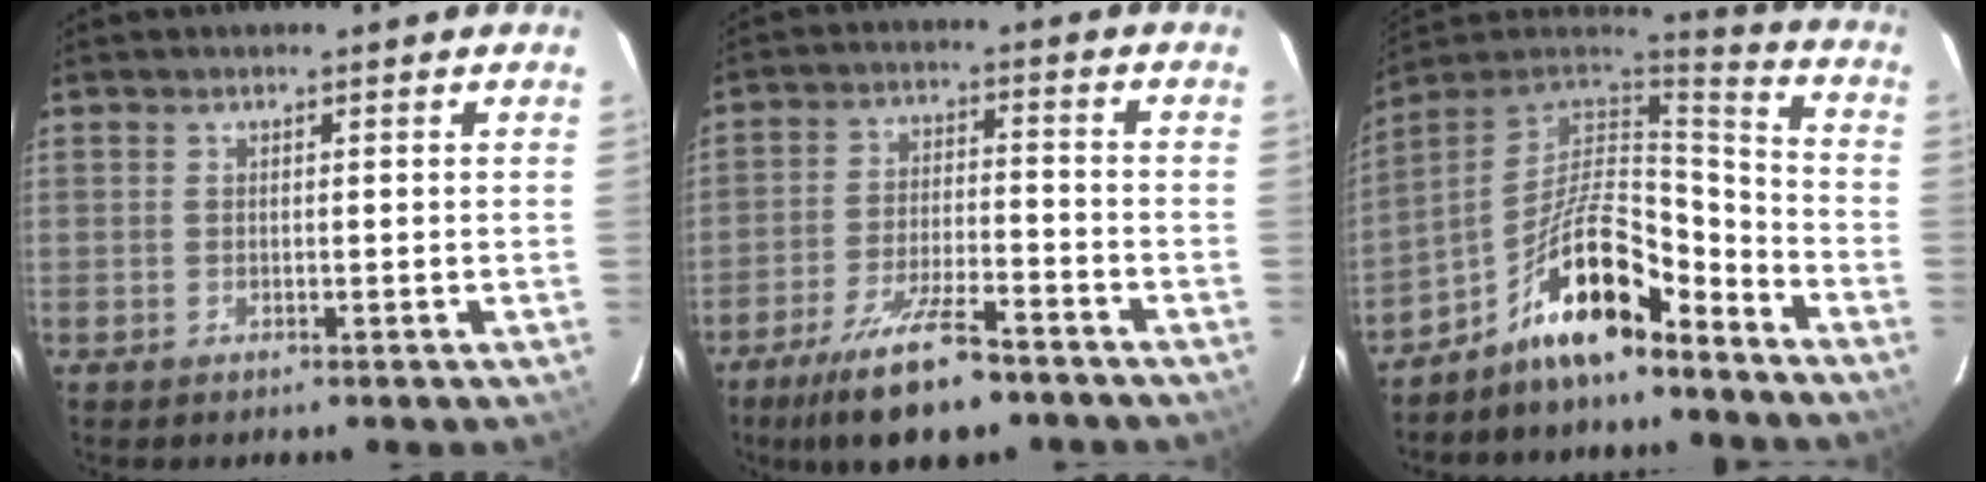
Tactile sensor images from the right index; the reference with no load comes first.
{"total": 13.0, "force": [-9.5, 3.6, 8.1], "torque": [-0.174, -0.017, -0.162]}
{"total": 14.2, "force": [-9.3, 4.7, 9.7], "torque": [-0.192, 0.020, -0.171]}